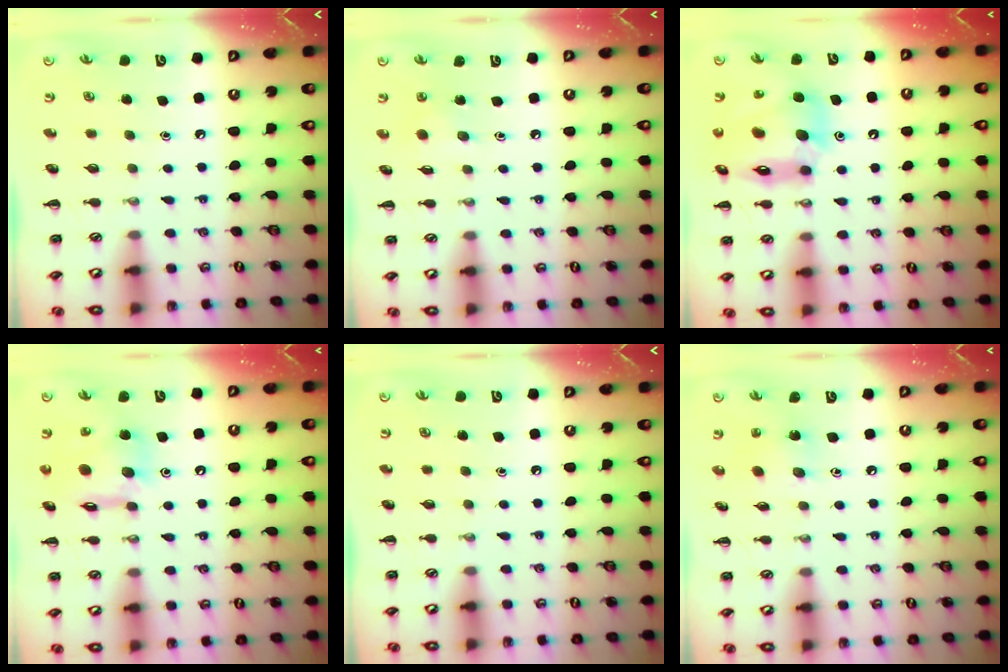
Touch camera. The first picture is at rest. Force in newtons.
{"total": 2.8, "press": 2.7, "slide": 0.7}
{"total": 16.0, "press": 15.5, "slide": 4.2}
{"total": 13.5, "press": 13.2, "slide": 3.0}
{"total": 0.0}
{"total": 4.5, "press": 4.4, "slide": 1.0}